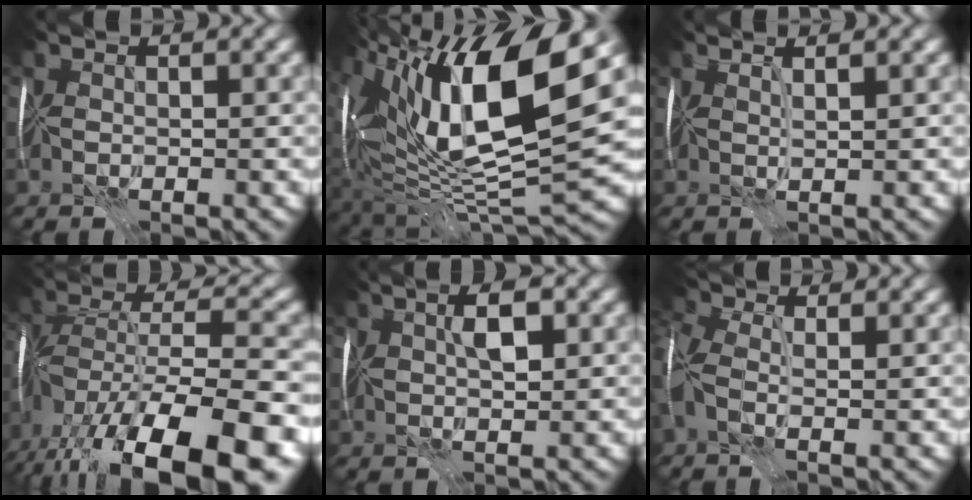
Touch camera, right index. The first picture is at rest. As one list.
[{"total": 15.2, "force": [5.1, 4.9, 13.4], "torque": [-0.240, 0.001, 0.083]}, {"total": 1.3, "force": [1.0, -0.6, 0.5], "torque": [-0.005, 0.001, 0.008]}, {"total": 16.1, "force": [-9.2, 5.8, 11.8], "torque": [-0.214, -0.021, -0.142]}, {"total": 2.7, "force": [0.8, 1.0, 2.4], "torque": [-0.047, 0.003, 0.012]}, {"total": 5.0, "force": [-0.1, 3.0, 4.1], "torque": [-0.112, 0.010, -0.007]}]